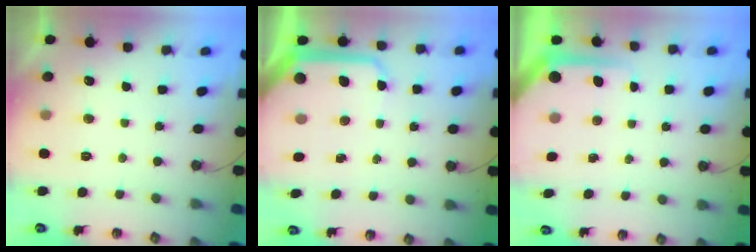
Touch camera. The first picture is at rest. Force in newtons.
{"total": 11.3, "press": 11.2, "slide": 1.1}
{"total": 5.2, "press": 5.2, "slide": 0.4}